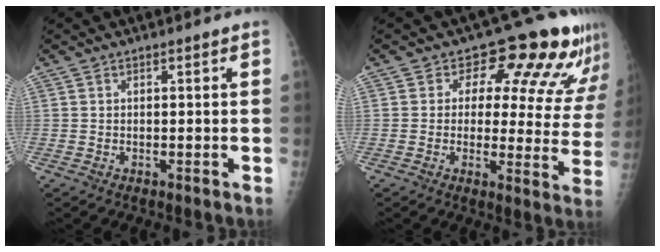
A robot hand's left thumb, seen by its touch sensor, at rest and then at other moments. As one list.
[{"total": 15.2, "force": [10.3, 7.6, 8.2], "torque": [-0.039, -0.050, 0.102]}]